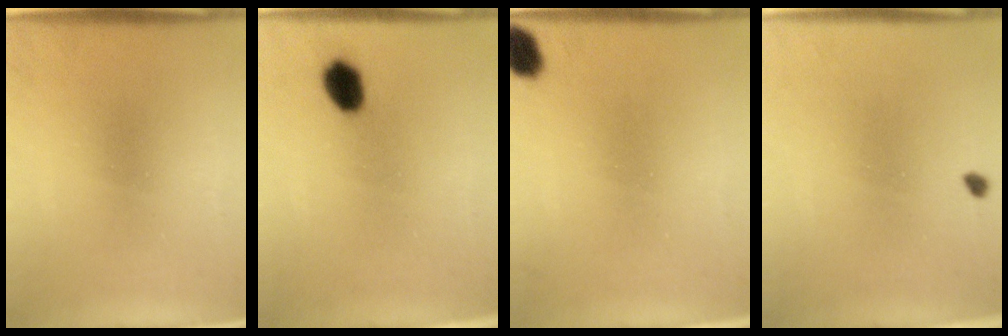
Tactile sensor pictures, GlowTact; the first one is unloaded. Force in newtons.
{"total": 4.6}
{"total": 4.4}
{"total": 0.7}